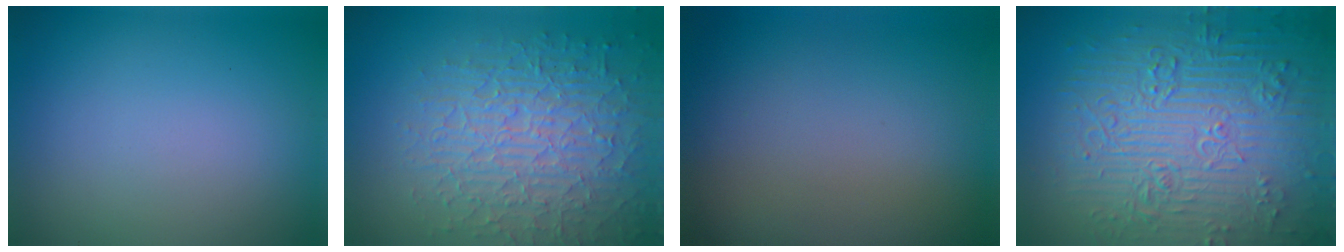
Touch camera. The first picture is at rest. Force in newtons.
{"total": 8.4, "press": 6.0, "slide": 5.8}
{"total": 0.0}
{"total": 11.7, "press": 7.8, "slide": 8.6}